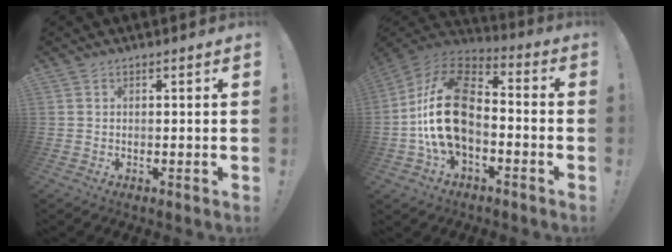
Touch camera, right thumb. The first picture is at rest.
{"total": 21.7, "force": [-2.4, 13.7, 16.7], "torque": [-0.322, 0.032, -0.034]}